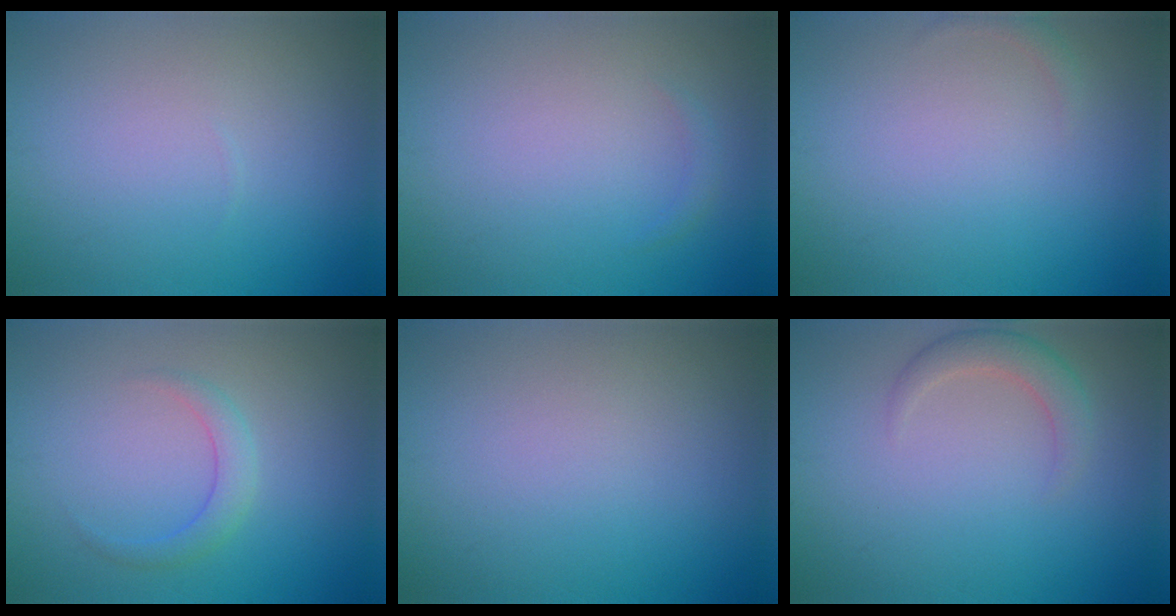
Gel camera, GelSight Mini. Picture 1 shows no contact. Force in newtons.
{"total": 0.7, "press": 0.7, "slide": 0.1}
{"total": 0.7, "press": 0.7, "slide": 0.1}
{"total": 1.9, "press": 1.9, "slide": 0.1}
{"total": 0.0}
{"total": 2.4, "press": 2.4, "slide": 0.2}